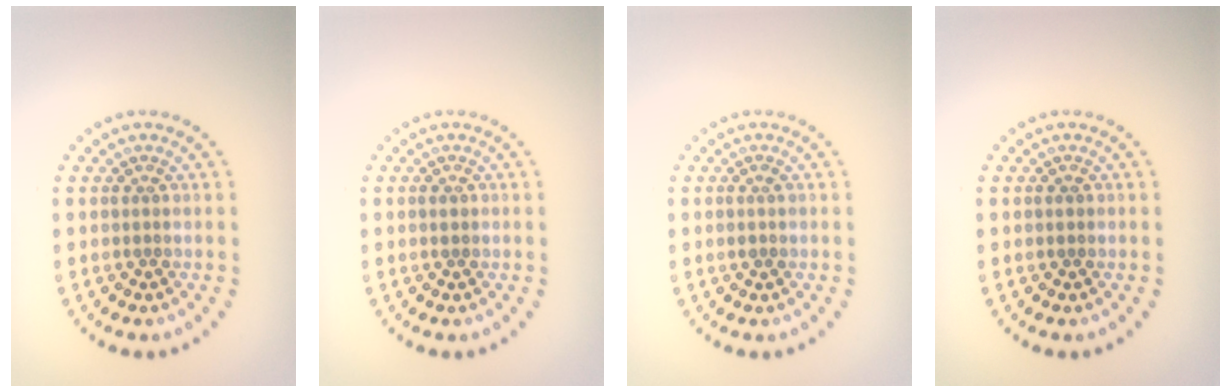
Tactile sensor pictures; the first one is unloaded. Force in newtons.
{"total": 0.9, "press": 0.9, "slide": 0.1}
{"total": 0.7, "press": 0.7, "slide": 0.2}
{"total": 0.7, "press": 0.7, "slide": 0.2}